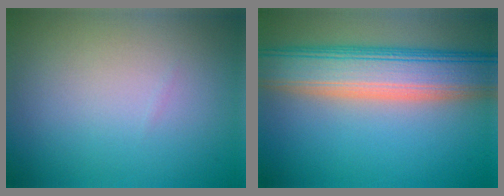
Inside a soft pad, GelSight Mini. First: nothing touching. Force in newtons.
{"total": 9.2, "press": 9.2, "slide": 0.5}